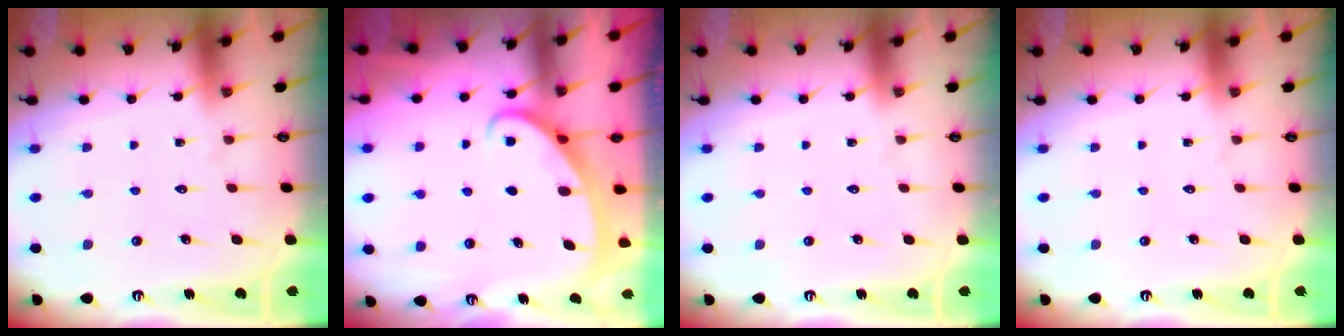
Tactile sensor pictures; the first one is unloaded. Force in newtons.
{"total": 2.4, "press": 2.4, "slide": 0.4}
{"total": 0.0}
{"total": 0.0}